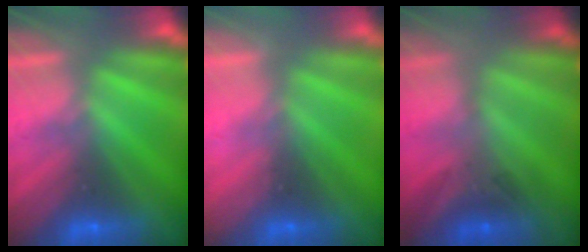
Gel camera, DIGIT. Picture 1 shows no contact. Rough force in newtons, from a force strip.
{"total": 2.4}
{"total": 2.2}